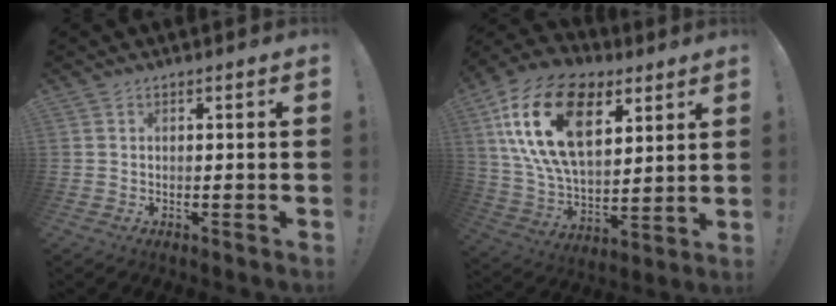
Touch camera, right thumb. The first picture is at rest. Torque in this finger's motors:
{"motor_torque": [2.10, 2.91, 1.48, -0.45, 0.71]}